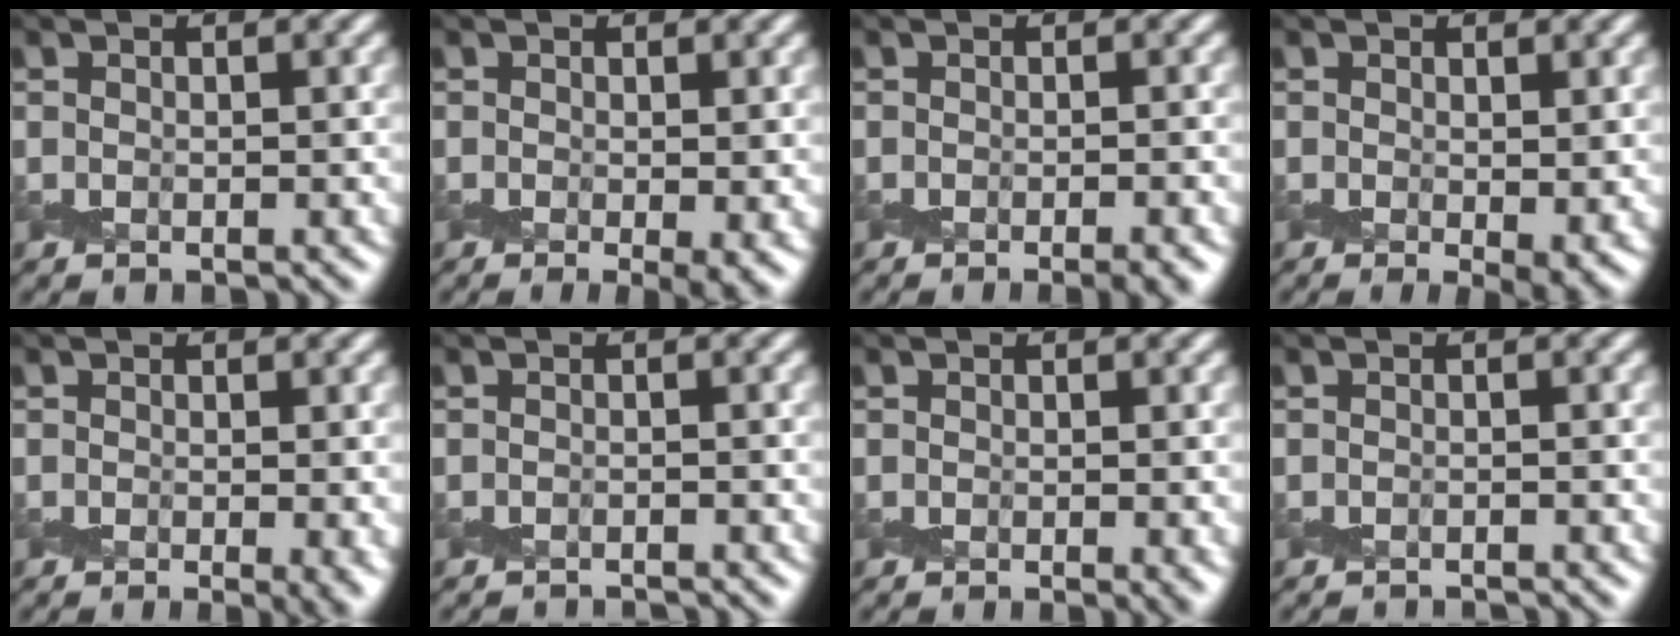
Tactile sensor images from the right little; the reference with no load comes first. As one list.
[{"total": 2.0, "force": [-0.5, 0.7, 1.8], "torque": [-0.029, -0.009, -0.007]}, {"total": 1.7, "force": [-1.3, 0.0, 1.2], "torque": [-0.015, -0.007, -0.022]}, {"total": 2.5, "force": [-0.3, 1.2, 2.2], "torque": [-0.033, -0.012, -0.004]}, {"total": 1.9, "force": [-0.4, 0.7, 1.8], "torque": [-0.027, -0.008, -0.008]}, {"total": 1.5, "force": [-1.4, -0.2, -0.4], "torque": [0.014, -0.004, -0.032]}, {"total": 0.9, "force": [-0.1, 0.3, 0.8], "torque": [-0.012, -0.005, -0.002]}, {"total": 1.2, "force": [-1.1, -0.2, -0.5], "torque": [0.013, -0.003, -0.024]}]